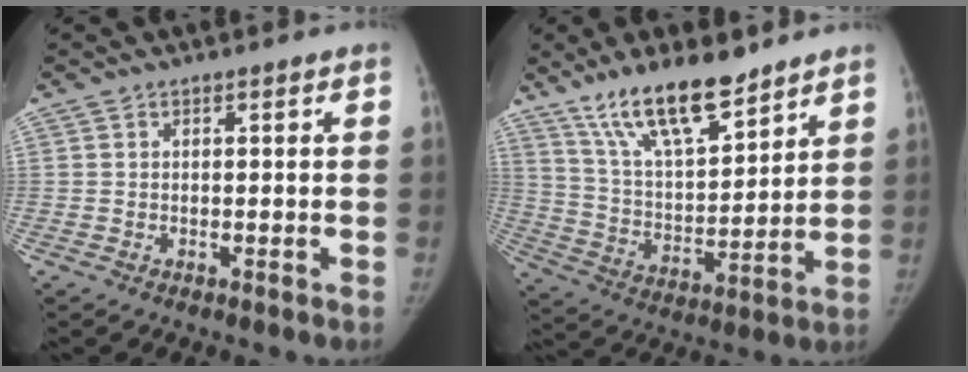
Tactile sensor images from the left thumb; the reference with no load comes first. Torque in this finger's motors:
{"motor_torque": [0.29, 0.23, 1.38, -1.39, 0.11]}